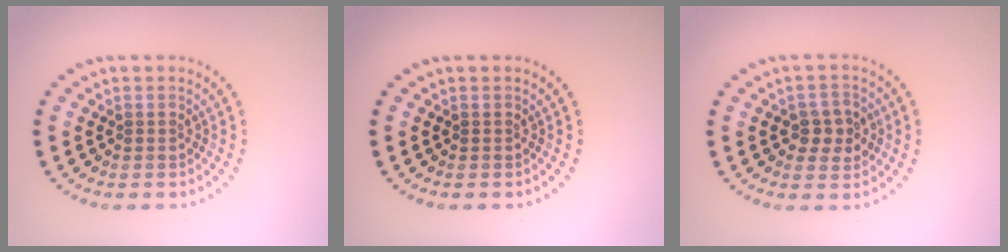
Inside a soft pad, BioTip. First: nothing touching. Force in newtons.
{"total": 0.0}
{"total": 2.8, "press": 2.8, "slide": 0.6}